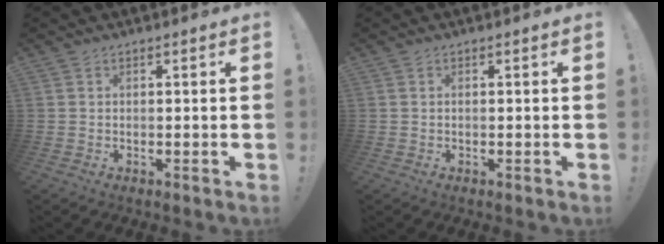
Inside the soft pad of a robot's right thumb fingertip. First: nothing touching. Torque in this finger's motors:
{"motor_torque": [0.49, -0.46, -0.34, -0.12, 0.11]}